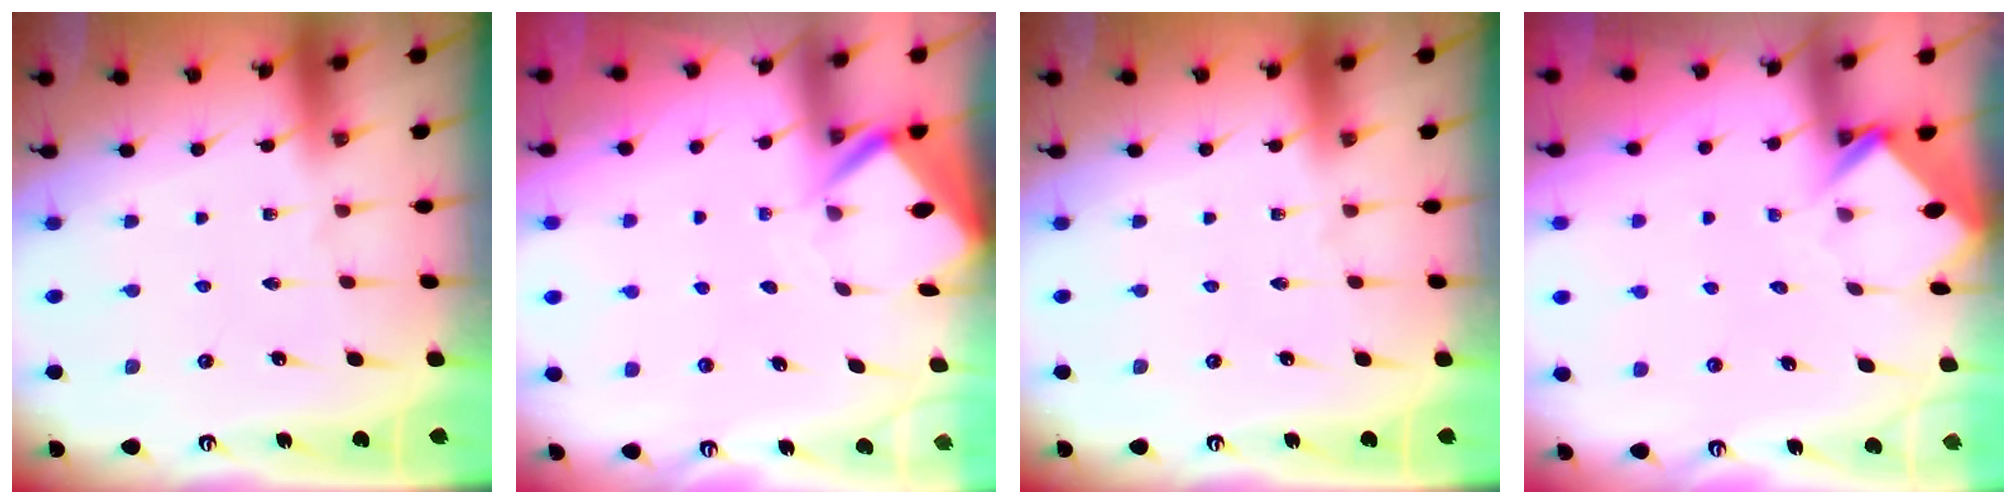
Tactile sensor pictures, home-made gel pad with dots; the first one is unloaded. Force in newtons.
{"total": 3.4, "press": 3.4, "slide": 0.3}
{"total": 0.0}
{"total": 4.0, "press": 4.0, "slide": 0.2}